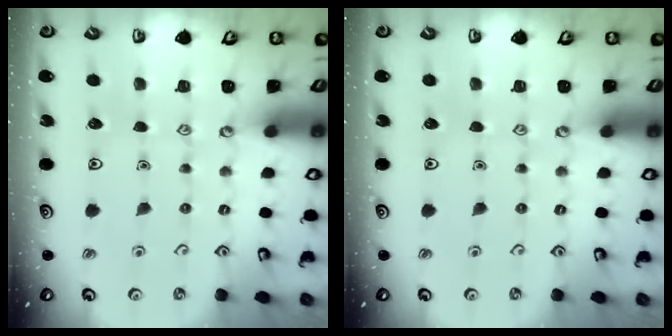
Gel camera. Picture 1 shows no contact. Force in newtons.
{"total": 0.0}